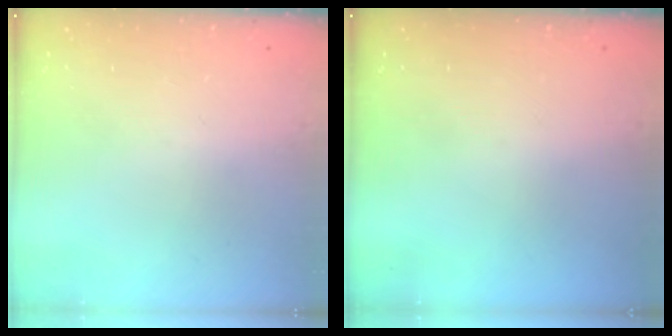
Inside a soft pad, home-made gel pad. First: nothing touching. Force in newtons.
{"total": 0.0}